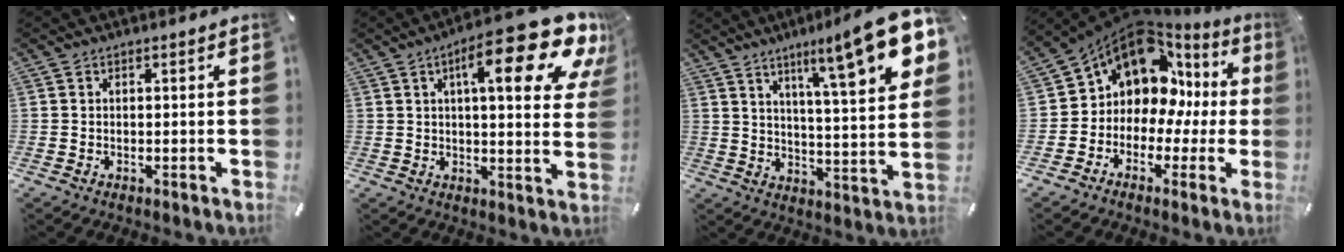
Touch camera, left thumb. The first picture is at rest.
{"total": 19.5, "force": [10.4, 5.2, 15.7], "torque": [-0.228, -0.062, 0.154]}
{"total": 17.1, "force": [10.2, 2.6, 13.5], "torque": [-0.198, -0.070, 0.149]}
{"total": 12.4, "force": [5.0, 9.5, 6.3], "torque": [-0.136, -0.049, 0.086]}